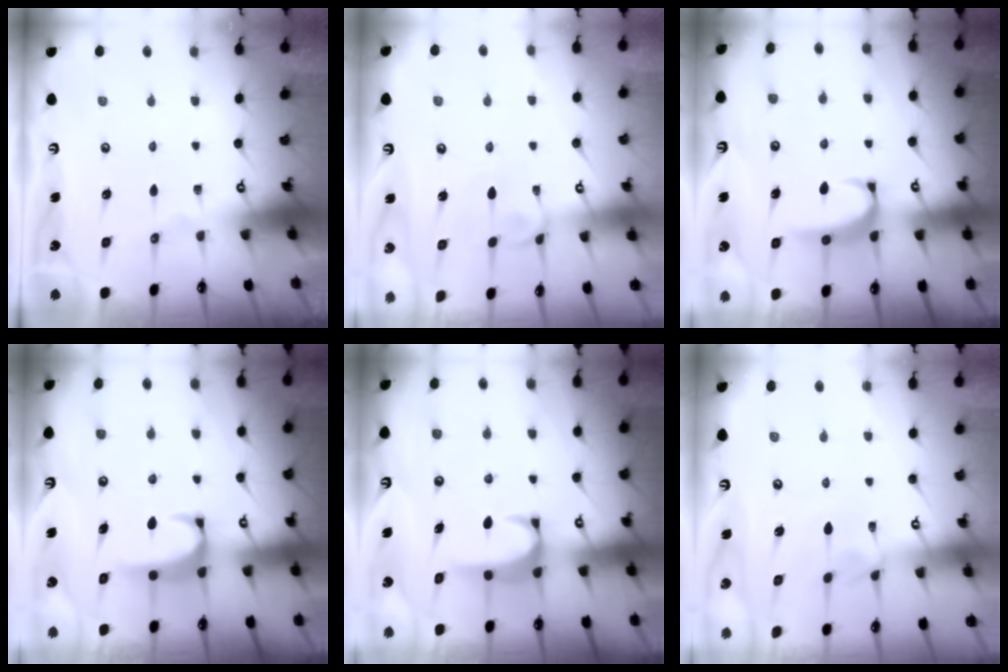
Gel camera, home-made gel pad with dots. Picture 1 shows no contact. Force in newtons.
{"total": 4.1, "press": 4.1, "slide": 0.1}
{"total": 2.3, "press": 2.3, "slide": 0.6}
{"total": 1.9, "press": 1.8, "slide": 0.3}
{"total": 2.7, "press": 2.6, "slide": 0.7}
{"total": 3.2, "press": 3.2, "slide": 0.6}